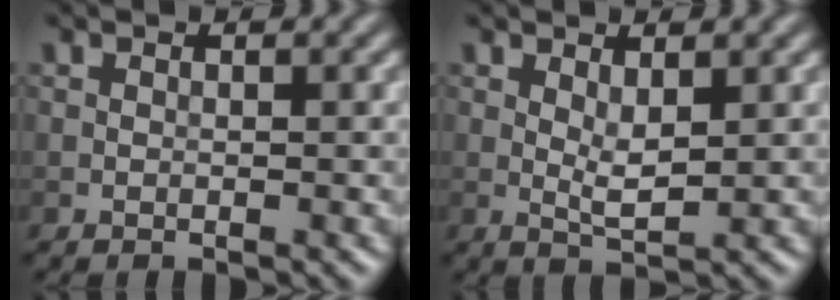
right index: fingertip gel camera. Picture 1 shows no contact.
{"total": 2.0, "force": [0.7, 0.6, 1.7], "torque": [-0.037, -0.004, 0.016]}